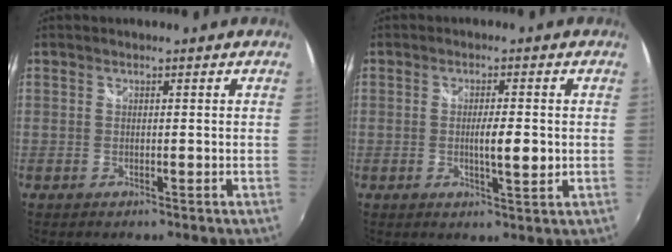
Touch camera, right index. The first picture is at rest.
{"total": 4.5, "force": [-0.1, 0.6, 4.4], "torque": [-0.073, -0.004, 0.001]}